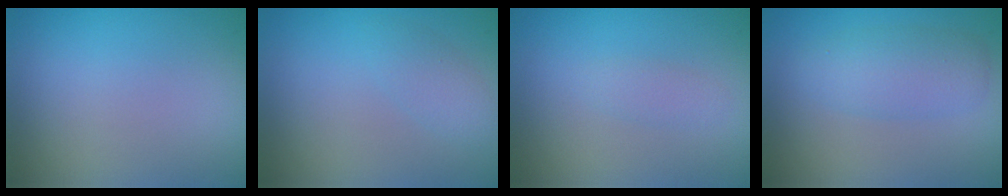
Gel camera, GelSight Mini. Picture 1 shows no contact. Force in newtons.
{"total": 1.6, "press": 1.6, "slide": 0.0}
{"total": 1.0, "press": 1.0, "slide": 0.0}
{"total": 3.3, "press": 3.3, "slide": 0.1}